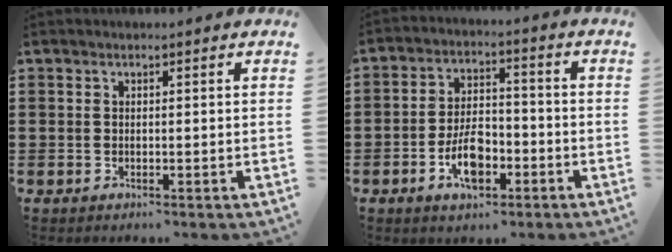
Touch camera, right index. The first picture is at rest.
{"total": 7.4, "force": [-3.1, 3.8, 5.6], "torque": [-0.119, 0.005, -0.059]}